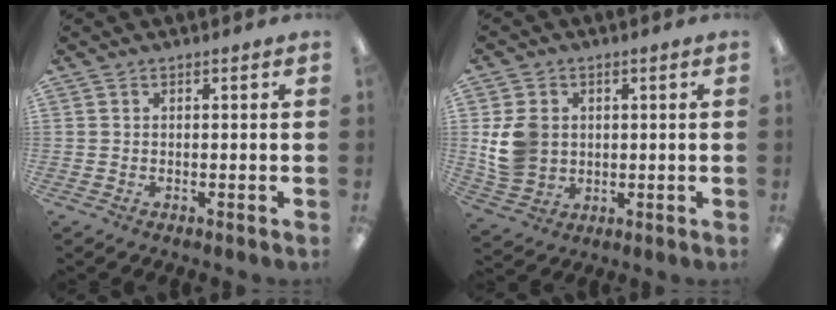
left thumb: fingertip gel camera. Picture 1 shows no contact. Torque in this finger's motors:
{"motor_torque": [0.82, 0.84, 0.66, -0.59, 0.05]}